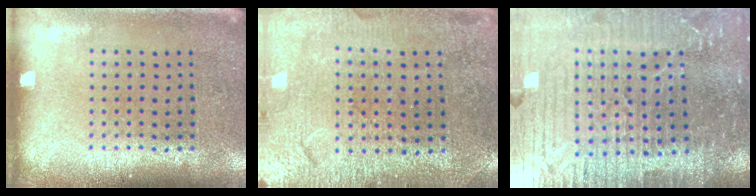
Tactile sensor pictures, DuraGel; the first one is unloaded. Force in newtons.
{"total": 1.5, "press": 1.5, "slide": 0.2}
{"total": 6.3, "press": 5.7, "slide": 2.9}